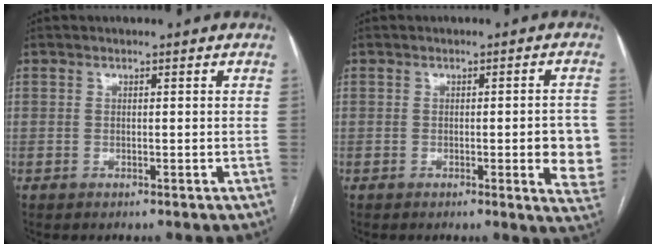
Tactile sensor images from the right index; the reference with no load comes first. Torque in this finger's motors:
{"motor_torque": [0.52, 0.13, 0.11, 0.04]}